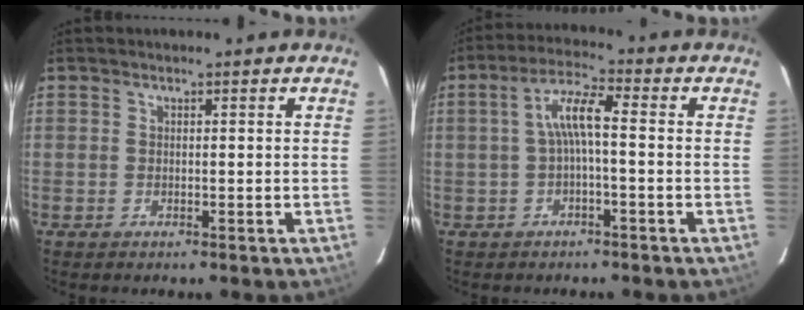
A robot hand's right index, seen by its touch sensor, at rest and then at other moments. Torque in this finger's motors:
{"motor_torque": [0.51, -0.09, 0.33, 0.10]}